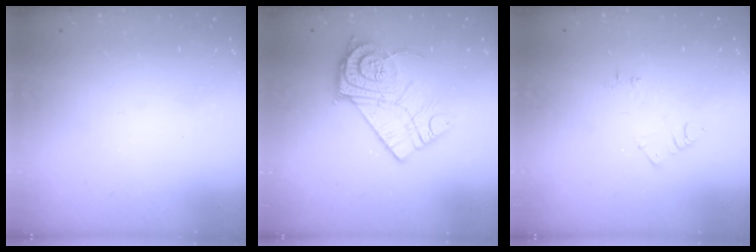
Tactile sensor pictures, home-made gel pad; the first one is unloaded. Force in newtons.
{"total": 14.5, "press": 14.5, "slide": 1.0}
{"total": 6.3, "press": 6.3, "slide": 0.8}